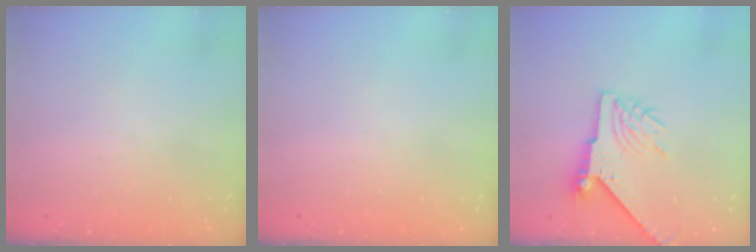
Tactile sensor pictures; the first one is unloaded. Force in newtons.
{"total": 0.0}
{"total": 7.7, "press": 7.7, "slide": 0.6}